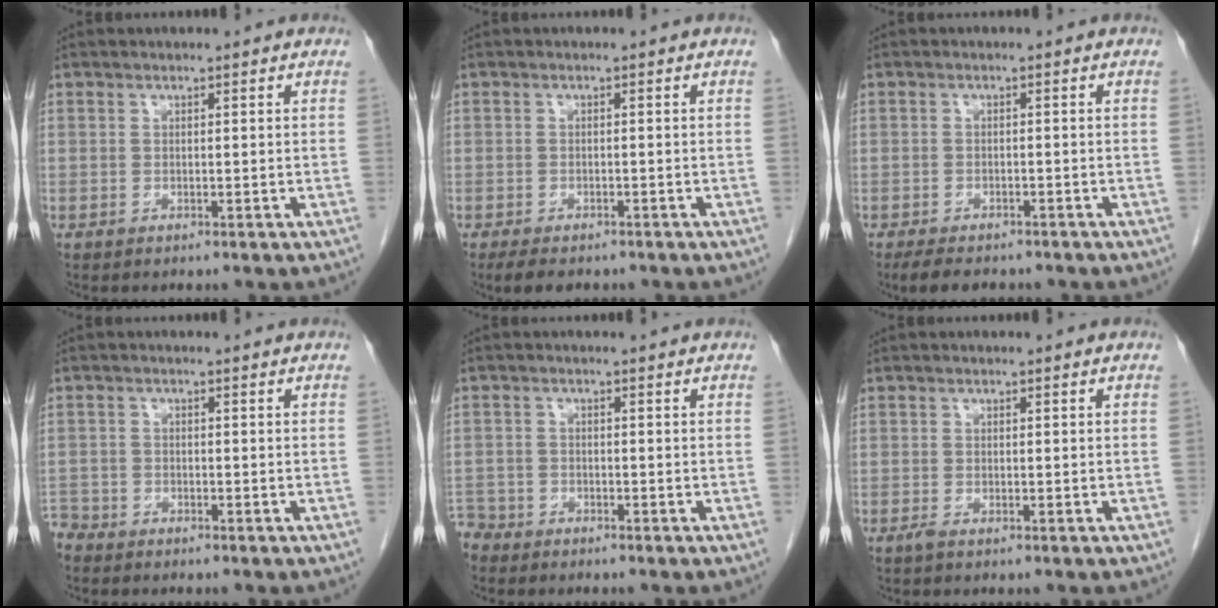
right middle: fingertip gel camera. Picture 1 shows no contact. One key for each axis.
{"total": 4.8, "fx": -3.7, "fy": 1.9, "fz": 2.2, "tx": -0.036, "ty": -0.009, "tz": -0.049}
{"total": 5.9, "fx": -4.8, "fy": 2.2, "fz": 2.5, "tx": -0.042, "ty": -0.009, "tz": -0.064}
{"total": 2.6, "fx": -2.5, "fy": 0.8, "fz": 0.1, "tx": 0.008, "ty": -0.004, "tz": -0.047}
{"total": 3.0, "fx": -2.7, "fy": 1.3, "fz": -0.1, "tx": 0.010, "ty": -0.001, "tz": -0.051}
{"total": 0.6, "fx": -0.5, "fy": 0.0, "fz": 0.4, "tx": -0.011, "ty": -0.001, "tz": -0.009}